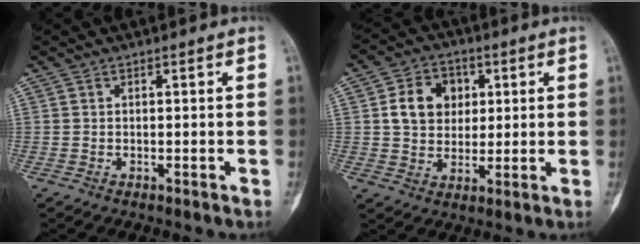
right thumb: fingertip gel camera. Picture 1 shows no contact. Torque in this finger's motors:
{"motor_torque": [0.16, 0.04, 0.40, -0.26, 0.02]}